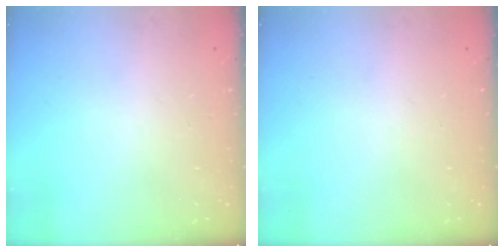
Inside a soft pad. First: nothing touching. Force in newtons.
{"total": 0.0}